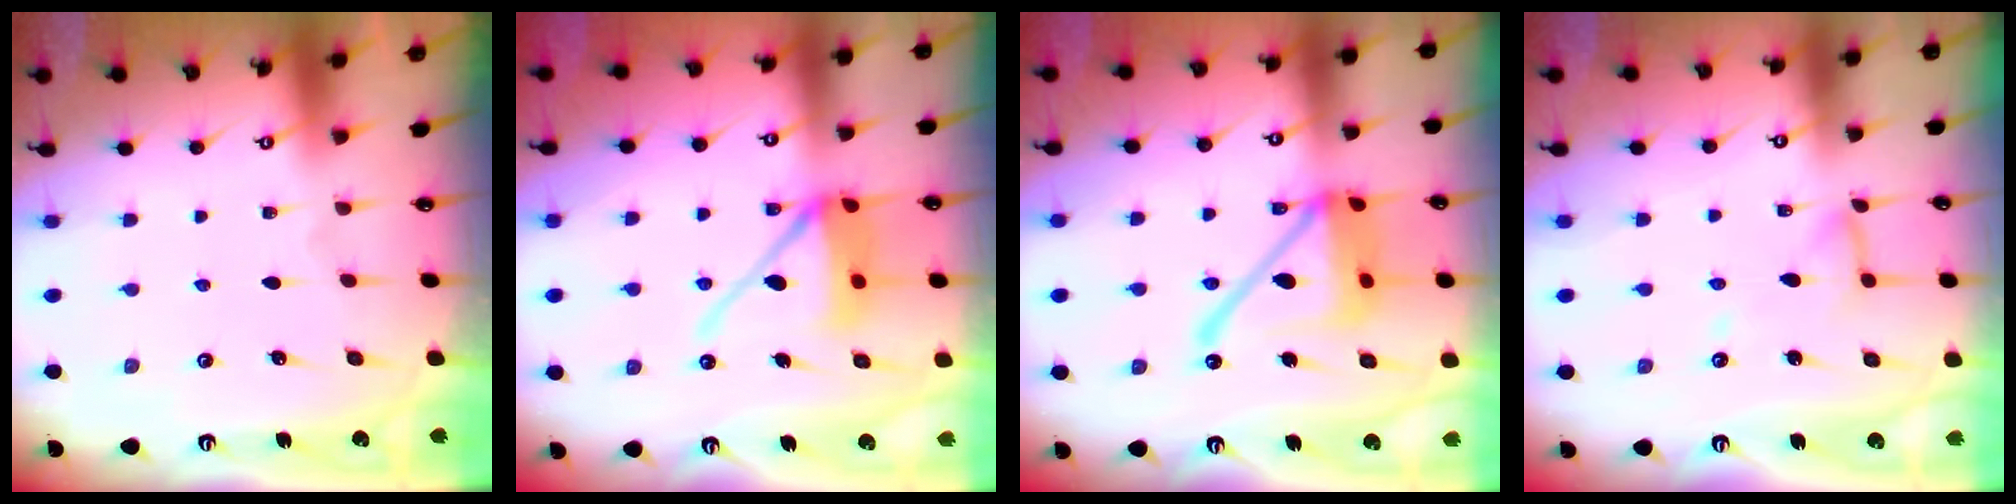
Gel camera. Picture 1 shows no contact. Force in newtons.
{"total": 12.4, "press": 12.2, "slide": 2.2}
{"total": 18.3, "press": 18.2, "slide": 1.7}
{"total": 7.7, "press": 7.7, "slide": 0.7}